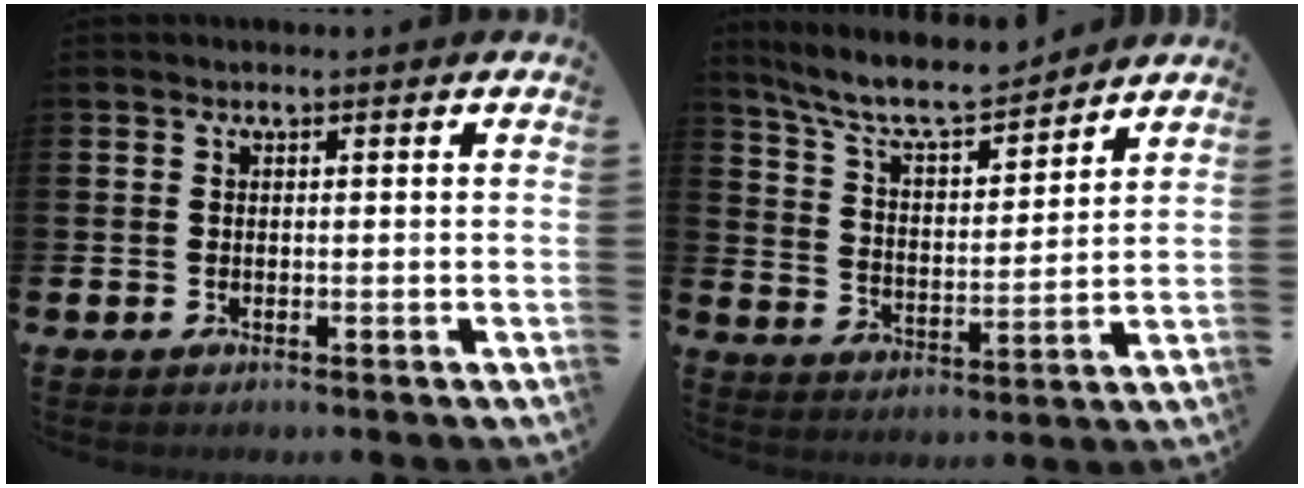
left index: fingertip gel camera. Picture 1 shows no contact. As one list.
[{"total": 8.6, "force": [7.9, 1.6, 3.1], "torque": [-0.084, -0.051, 0.137]}]